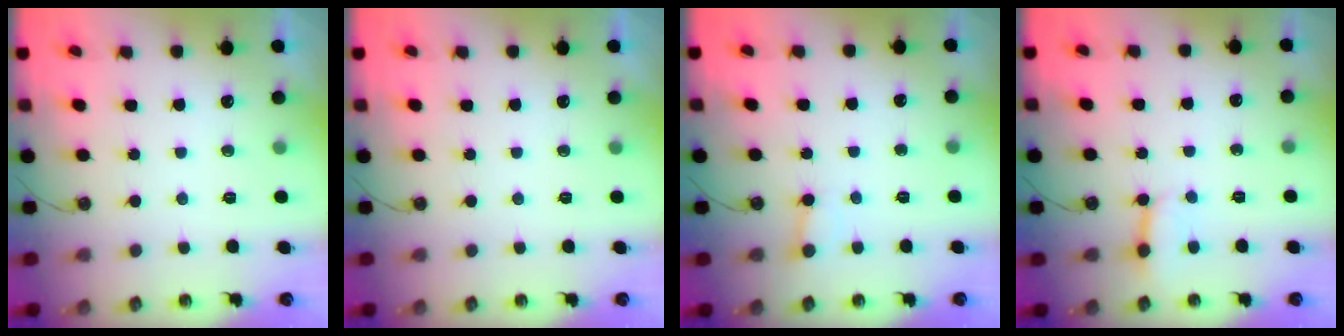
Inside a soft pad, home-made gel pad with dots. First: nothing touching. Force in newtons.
{"total": 0.0}
{"total": 3.9, "press": 3.9, "slide": 0.3}
{"total": 3.1, "press": 3.1, "slide": 0.5}